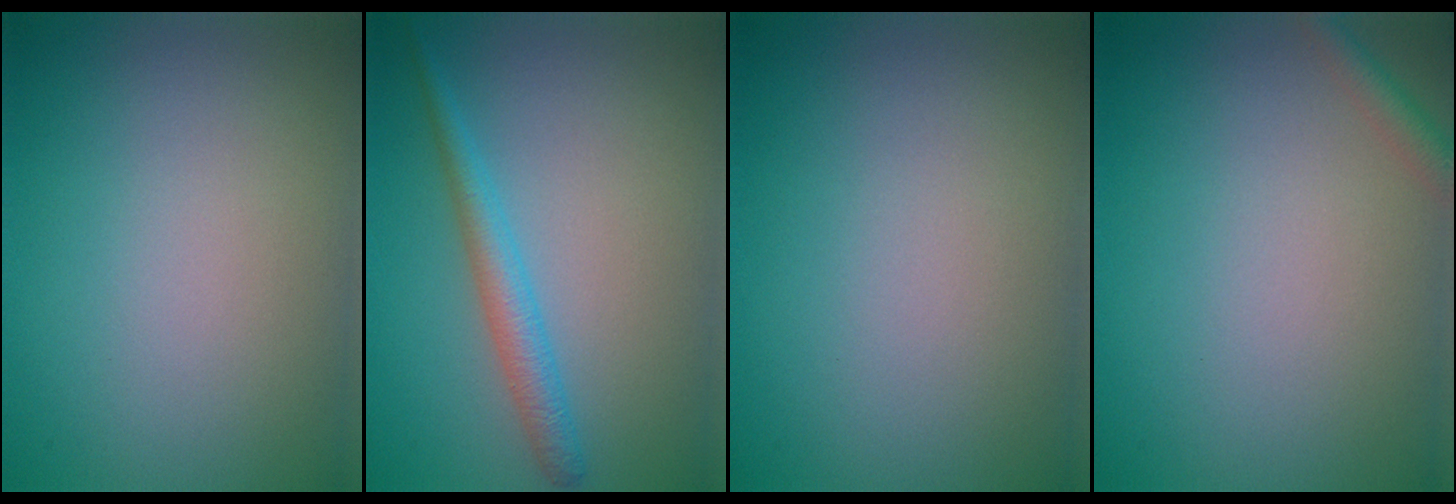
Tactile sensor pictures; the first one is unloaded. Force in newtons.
{"total": 2.6, "press": 2.6, "slide": 0.2}
{"total": 0.0}
{"total": 1.5, "press": 1.5, "slide": 0.0}